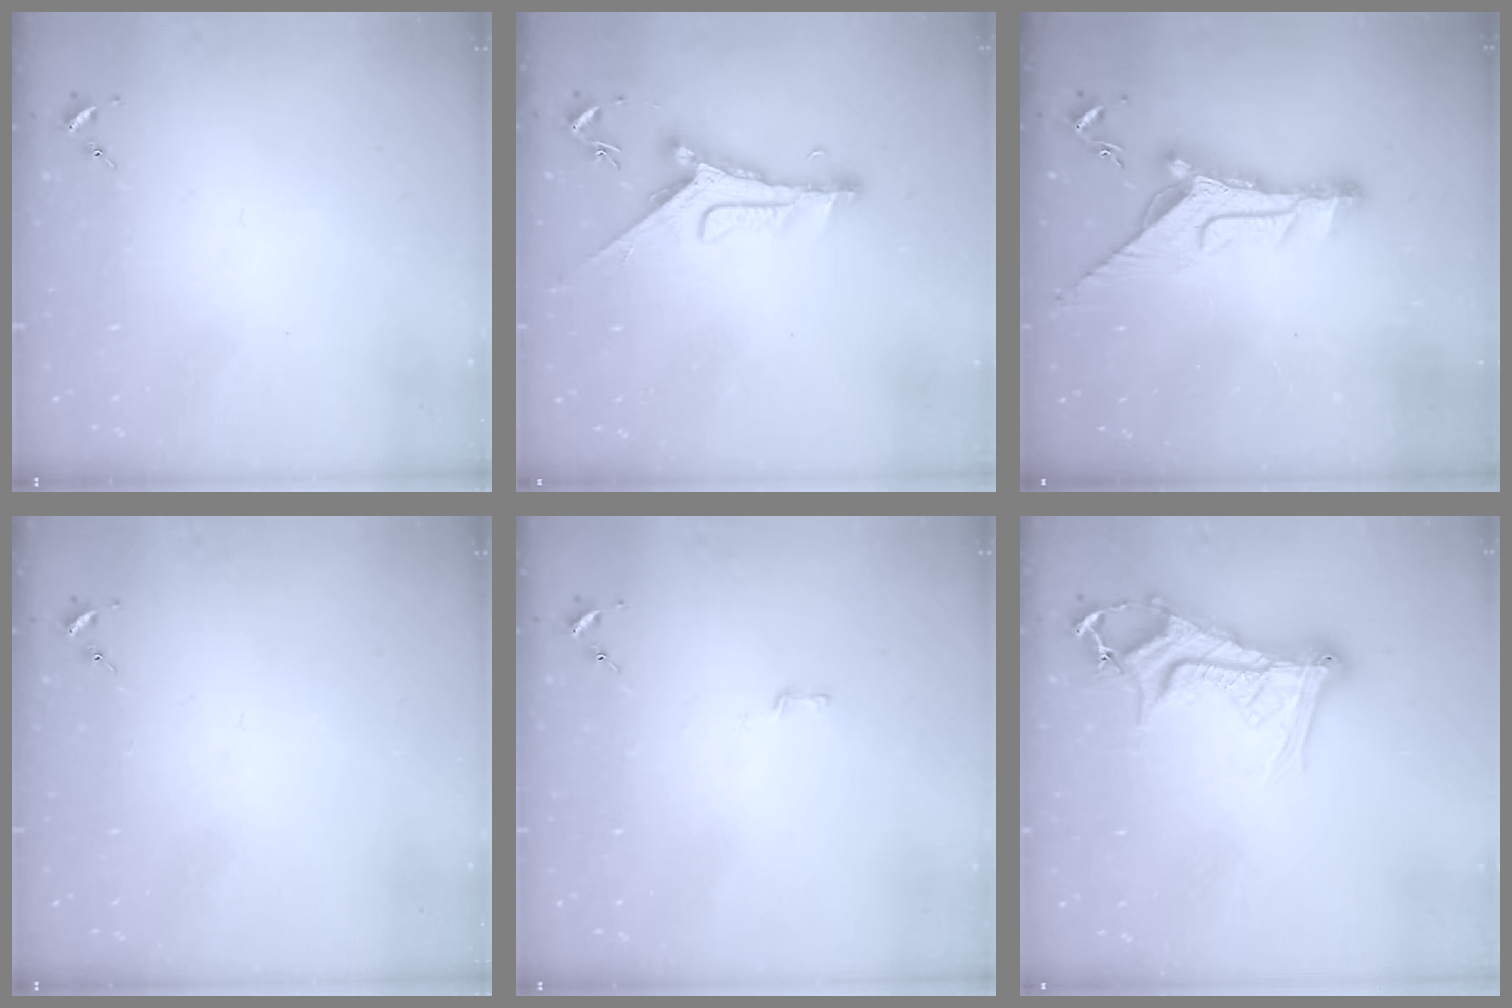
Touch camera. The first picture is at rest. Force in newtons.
{"total": 10.1, "press": 10.1, "slide": 0.2}
{"total": 13.8, "press": 13.8, "slide": 1.3}
{"total": 0.0}
{"total": 3.0, "press": 3.0, "slide": 0.2}
{"total": 15.8, "press": 15.7, "slide": 1.6}